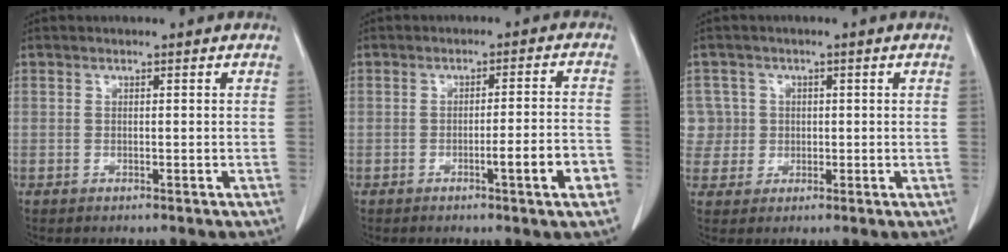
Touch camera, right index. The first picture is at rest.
{"total": 6.1, "force": [-2.6, -0.2, 5.5], "torque": [-0.071, 0.001, -0.035]}
{"total": 4.3, "force": [0.6, 4.2, -0.5], "torque": [0.027, 0.015, 0.013]}